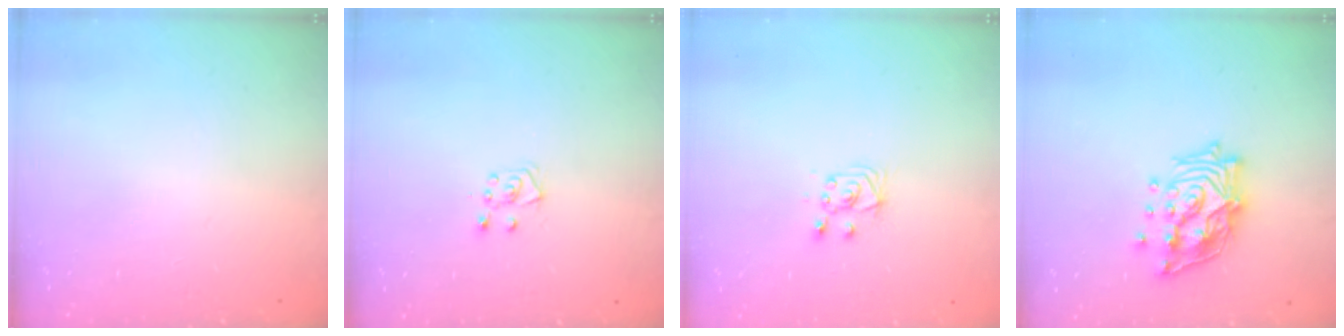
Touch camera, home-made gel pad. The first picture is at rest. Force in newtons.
{"total": 4.8, "press": 4.8, "slide": 0.5}
{"total": 4.9, "press": 4.8, "slide": 0.5}
{"total": 17.3, "press": 17.1, "slide": 2.3}